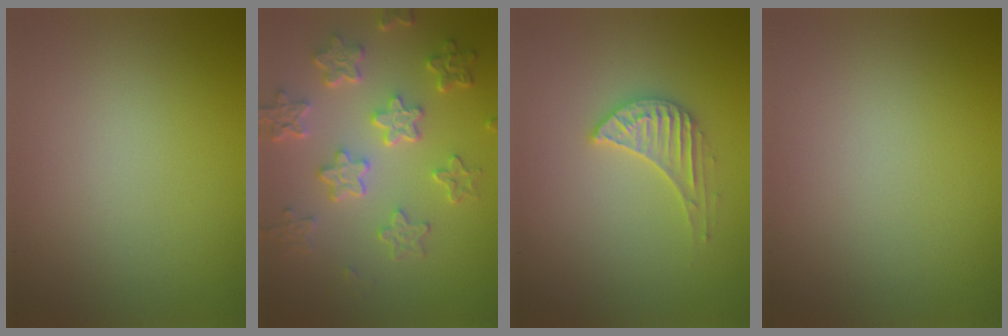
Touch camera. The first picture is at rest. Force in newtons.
{"total": 6.0, "press": 4.6, "slide": 3.9}
{"total": 3.0, "press": 2.9, "slide": 0.4}
{"total": 0.0}